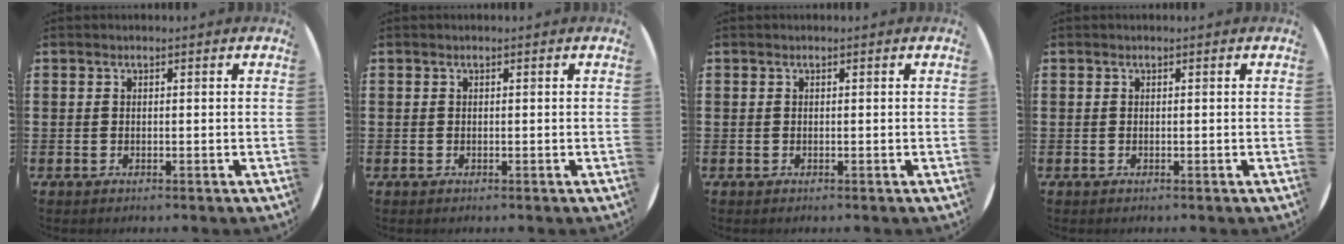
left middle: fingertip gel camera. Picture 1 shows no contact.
{"total": 0.0}
{"total": 0.0}
{"total": 0.0}